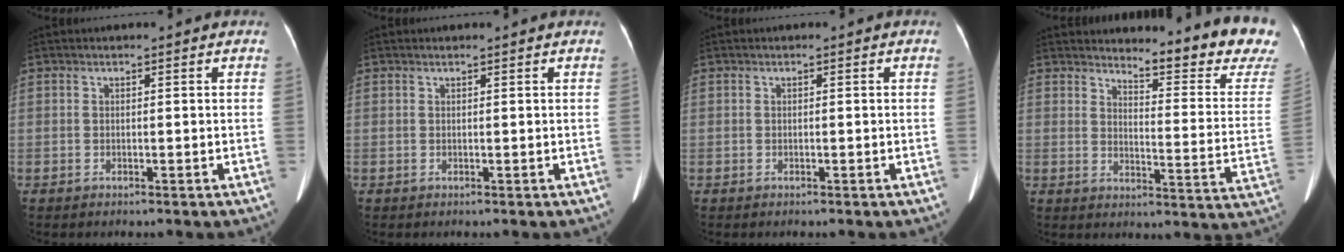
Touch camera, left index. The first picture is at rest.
{"total": 0.7, "force": [0.7, -0.1, 0.1], "torque": [-0.010, 0.005, 0.011]}
{"total": 0.0}
{"total": 16.1, "force": [15.2, 0.7, 5.1], "torque": [-0.066, -0.120, 0.167]}